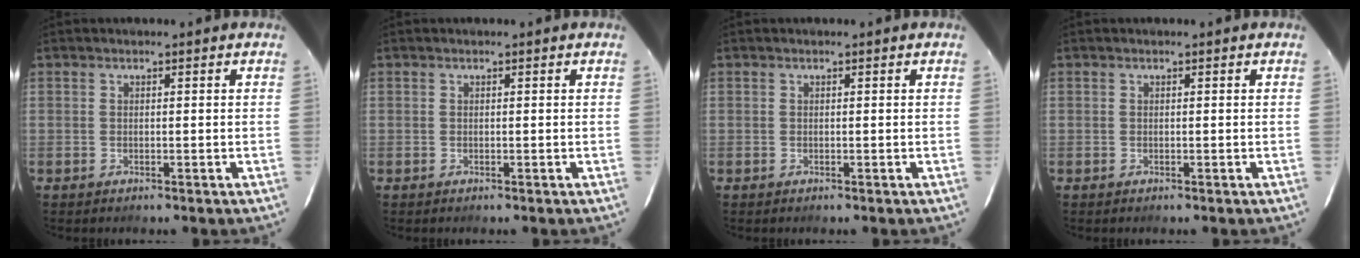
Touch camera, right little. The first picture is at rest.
{"total": 0.0}
{"total": 0.0}
{"total": 0.0}